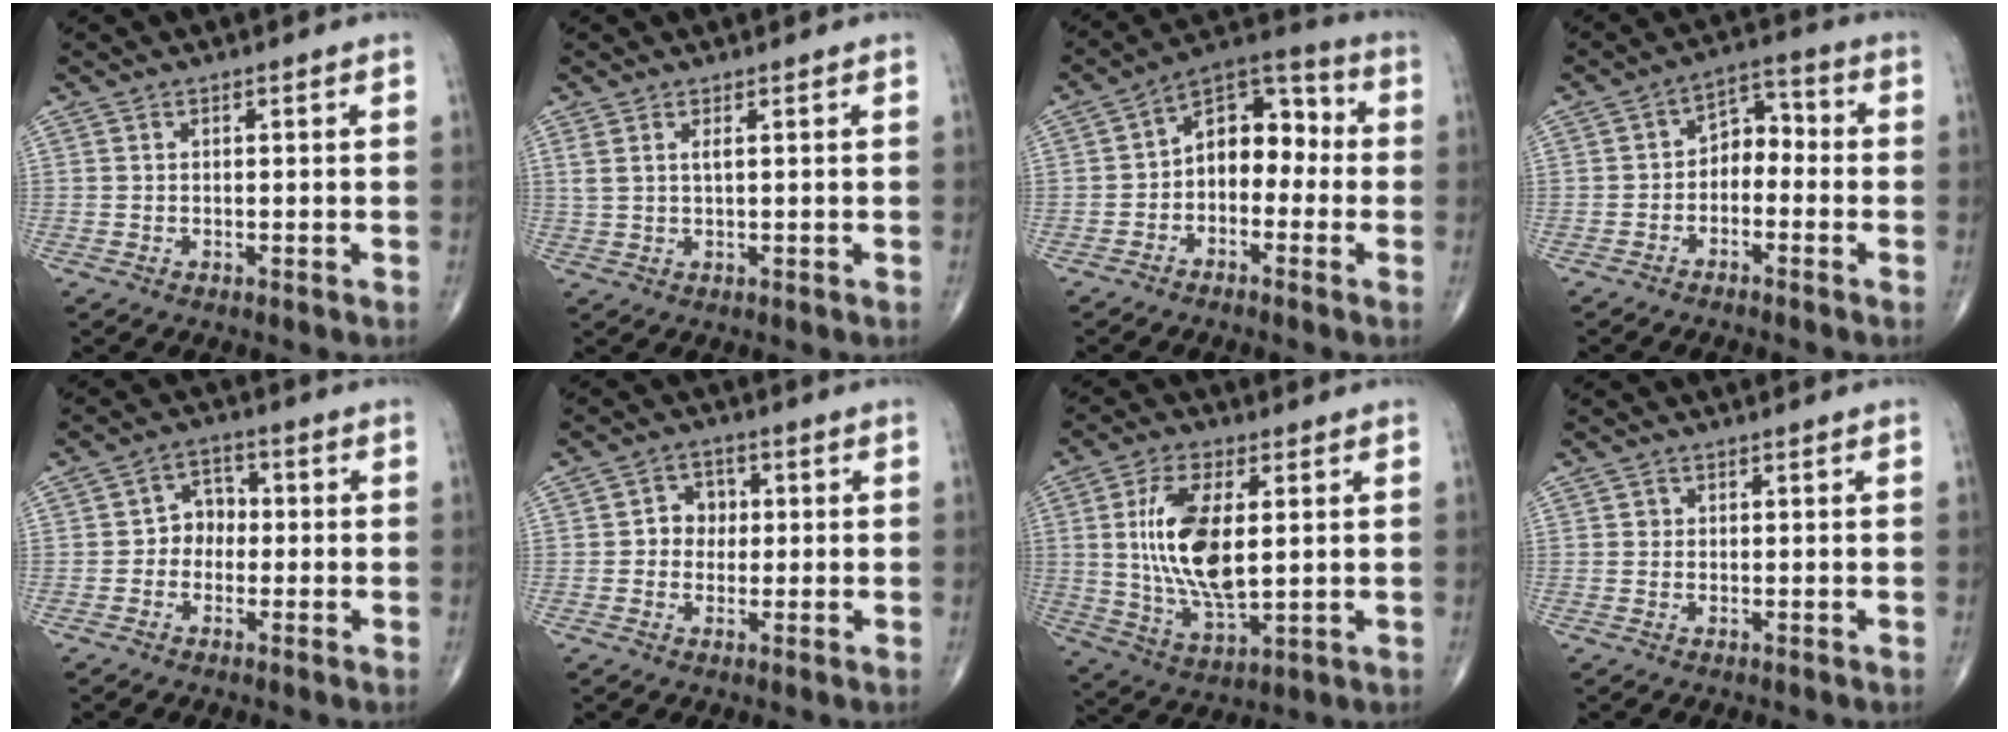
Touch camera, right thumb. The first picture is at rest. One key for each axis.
{"total": 1.6, "fx": 0.7, "fy": 0.2, "fz": 1.5, "tx": -0.045, "ty": 0.009, "tz": 0.019}
{"total": 10.8, "fx": -1.3, "fy": 7.3, "fz": 7.9, "tx": -0.084, "ty": 0.046, "tz": -0.041}
{"total": 6.1, "fx": -1.7, "fy": 4.2, "fz": 4.0, "tx": -0.040, "ty": 0.041, "tz": -0.043}
{"total": 4.8, "fx": -0.7, "fy": 4.0, "fz": 2.5, "tx": -0.010, "ty": 0.021, "tz": -0.027}
{"total": 4.4, "fx": 0.2, "fy": 3.9, "fz": 2.0, "tx": 0.002, "ty": 0.010, "tz": -0.007}
{"total": 14.9, "fx": 2.1, "fy": 6.8, "fz": 13.1, "tx": -0.251, "ty": -0.019, "tz": 0.046}
{"total": 0.6, "fx": 0.1, "fy": 0.6, "fz": 0.1, "tx": 0.002, "ty": 0.002, "tz": 0.002}